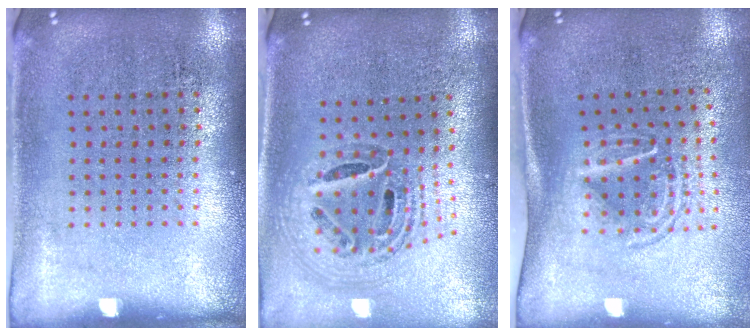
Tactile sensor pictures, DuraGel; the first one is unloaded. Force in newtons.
{"total": 1.5, "press": 1.3, "slide": 0.7}
{"total": 1.7, "press": 1.2, "slide": 1.2}